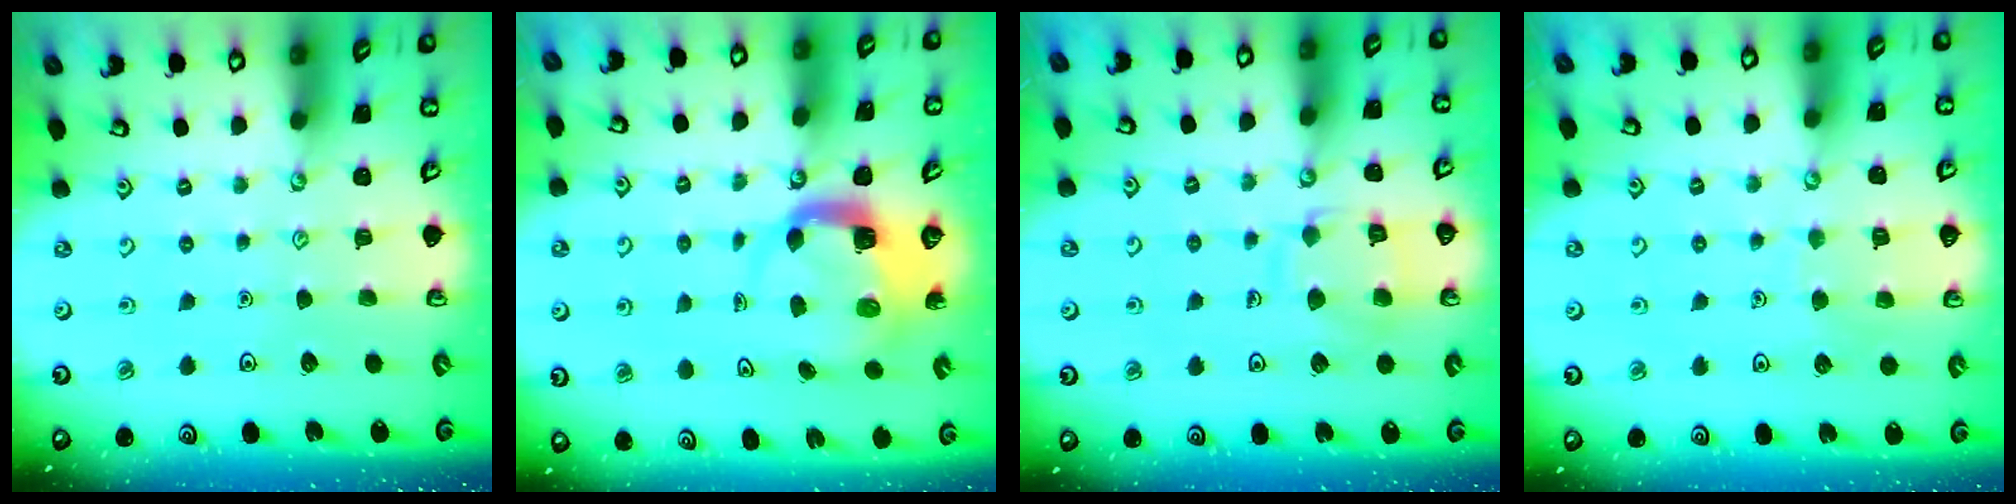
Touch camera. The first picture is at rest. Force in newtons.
{"total": 4.6, "press": 4.6, "slide": 0.5}
{"total": 10.9, "press": 10.9, "slide": 0.8}
{"total": 5.5, "press": 5.5, "slide": 0.5}